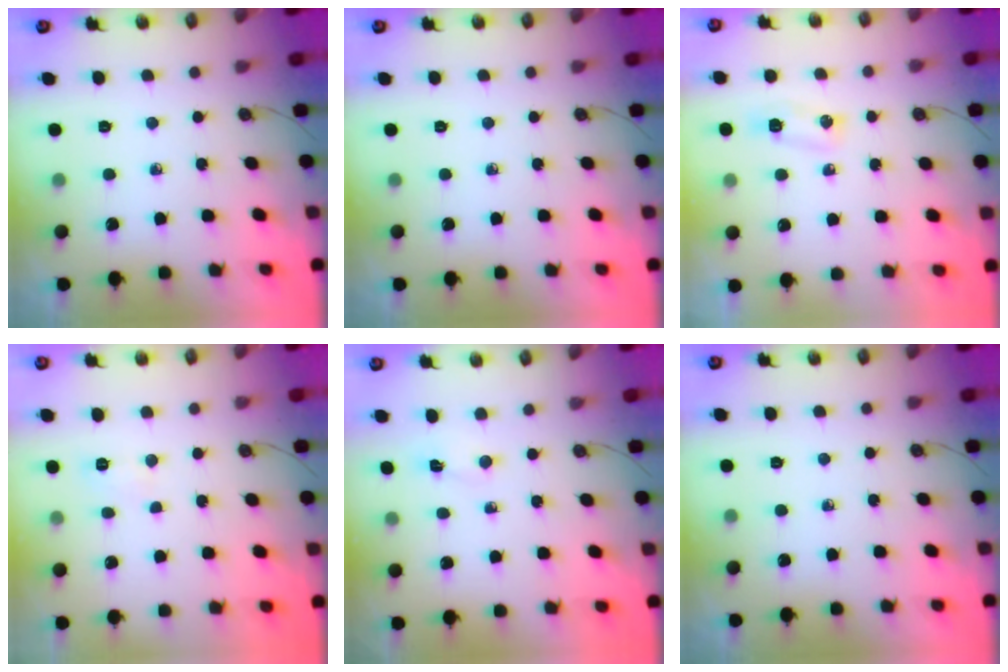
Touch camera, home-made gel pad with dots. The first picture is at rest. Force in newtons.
{"total": 0.0}
{"total": 4.8, "press": 4.7, "slide": 0.8}
{"total": 3.9, "press": 3.9, "slide": 0.4}
{"total": 3.8, "press": 0.5, "slide": 3.8}
{"total": 0.0}